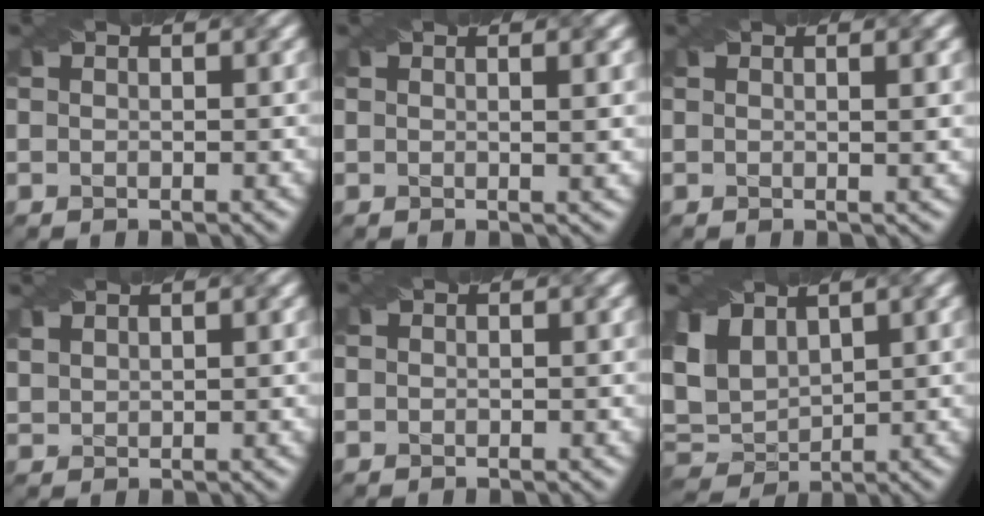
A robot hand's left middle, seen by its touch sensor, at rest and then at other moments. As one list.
[{"total": 2.6, "force": [0.7, 0.9, 2.3], "torque": [-0.020, 0.007, -0.005]}, {"total": 2.2, "force": [0.5, 0.8, 2.0], "torque": [-0.019, 0.005, -0.002]}, {"total": 1.6, "force": [1.5, 0.5, 0.5], "torque": [-0.015, 0.004, 0.035]}, {"total": 0.0}, {"total": 4.8, "force": [1.9, 3.5, 2.7], "torque": [-0.063, 0.004, 0.040]}]